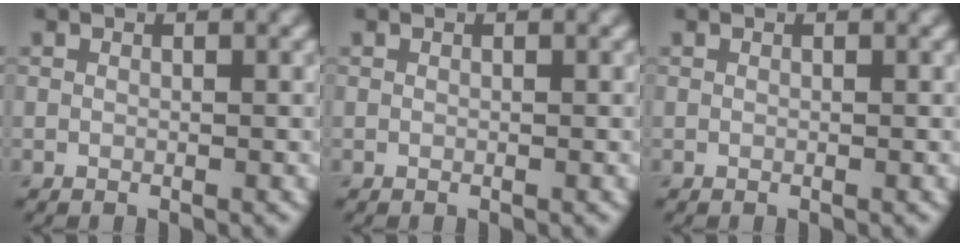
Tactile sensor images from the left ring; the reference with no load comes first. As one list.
[{"total": 0.0}, {"total": 0.0}]